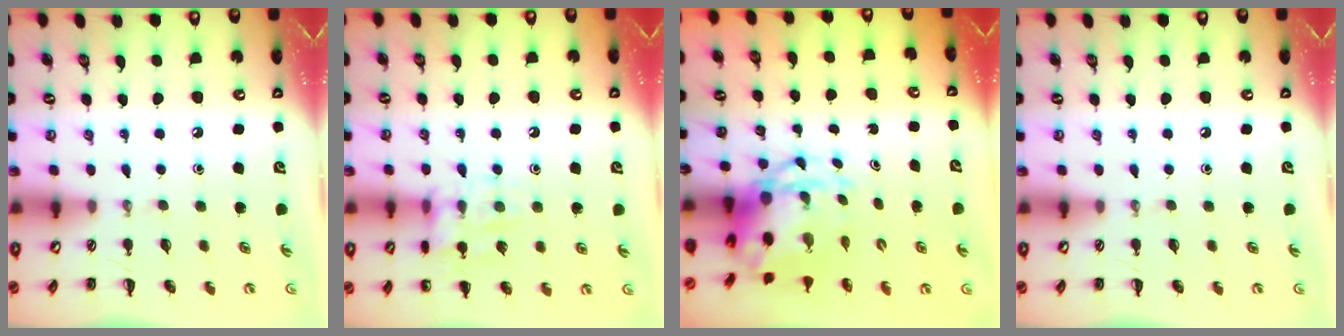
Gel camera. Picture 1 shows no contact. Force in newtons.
{"total": 11.3, "press": 11.2, "slide": 1.0}
{"total": 5.9, "press": 5.6, "slide": 2.0}
{"total": 0.0}